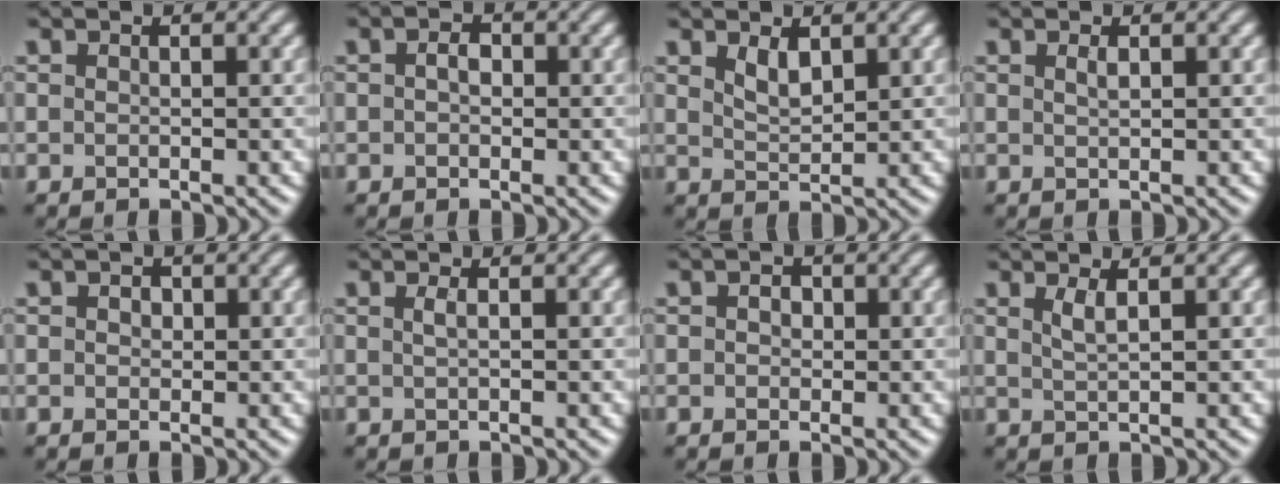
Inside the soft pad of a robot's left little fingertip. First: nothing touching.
{"total": 1.6, "force": [0.3, 1.1, 1.1], "torque": [-0.017, 0.002, -0.004]}
{"total": 2.0, "force": [1.2, 0.8, 1.4], "torque": [-0.029, -0.004, 0.028]}
{"total": 0.8, "force": [0.4, 0.2, 0.6], "torque": [-0.011, 0.002, 0.008]}
{"total": 1.1, "force": [0.4, 0.8, 0.6], "torque": [-0.009, 0.001, -0.001]}
{"total": 1.0, "force": [0.3, 0.4, 0.9], "torque": [-0.015, 0.005, 0.004]}
{"total": 1.4, "force": [0.4, 1.1, 0.8], "torque": [-0.009, 0.004, -0.004]}
{"total": 1.6, "force": [0.8, 0.4, 1.3], "torque": [-0.025, 0.000, 0.013]}